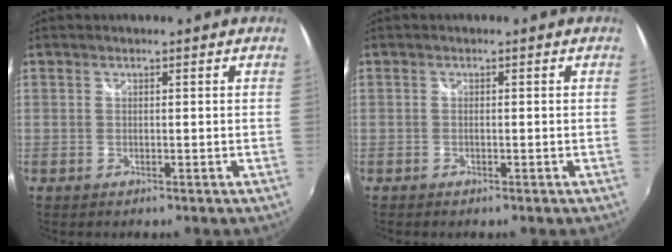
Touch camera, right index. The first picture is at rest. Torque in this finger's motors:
{"motor_torque": [0.19, 0.04, 0.05, 0.00]}